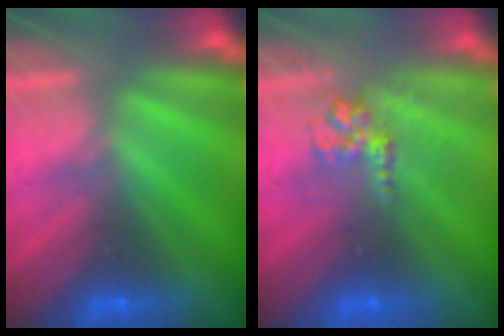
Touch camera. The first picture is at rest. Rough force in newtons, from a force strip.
{"total": 2.8}